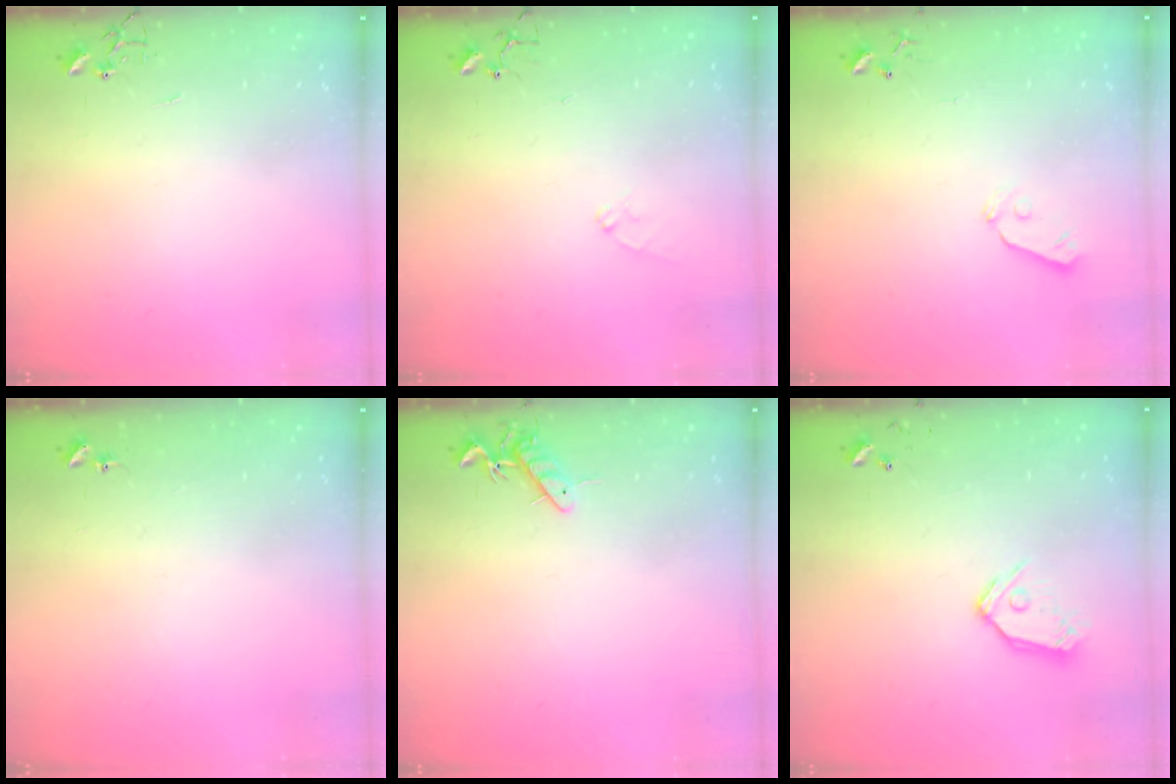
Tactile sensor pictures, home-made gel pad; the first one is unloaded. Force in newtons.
{"total": 7.5, "press": 7.5, "slide": 0.7}
{"total": 4.3, "press": 4.3, "slide": 0.7}
{"total": 4.3, "press": 4.2, "slide": 0.6}
{"total": 7.6, "press": 7.5, "slide": 0.8}
{"total": 10.1, "press": 10.1, "slide": 1.2}